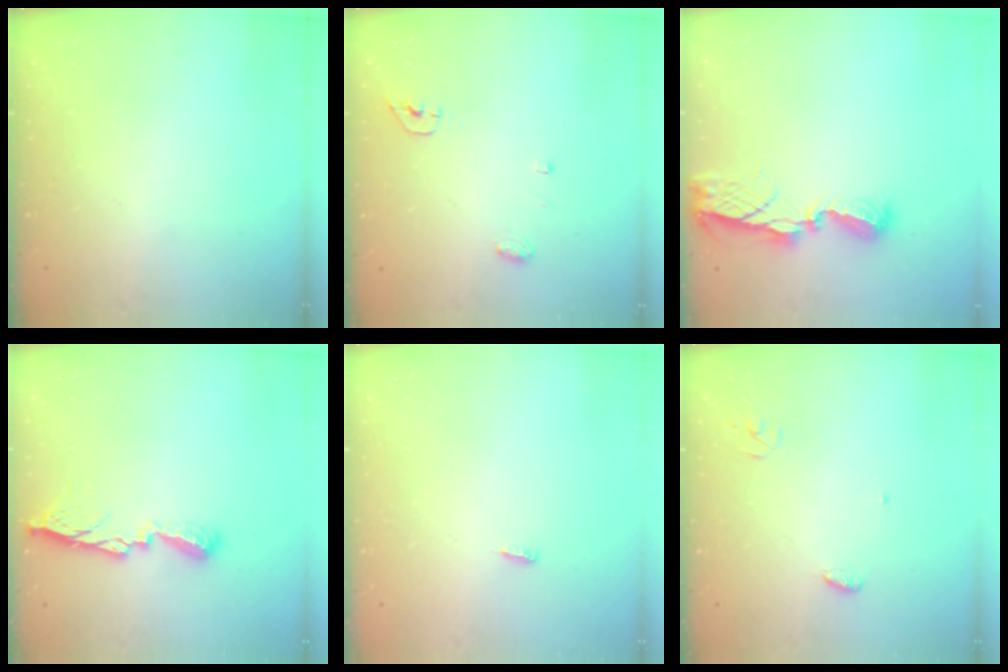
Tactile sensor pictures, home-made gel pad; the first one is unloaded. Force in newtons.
{"total": 4.4, "press": 4.3, "slide": 0.8}
{"total": 8.5, "press": 8.5, "slide": 0.3}
{"total": 10.6, "press": 10.6, "slide": 0.6}
{"total": 3.6, "press": 3.4, "slide": 1.0}
{"total": 3.5, "press": 3.5, "slide": 0.2}